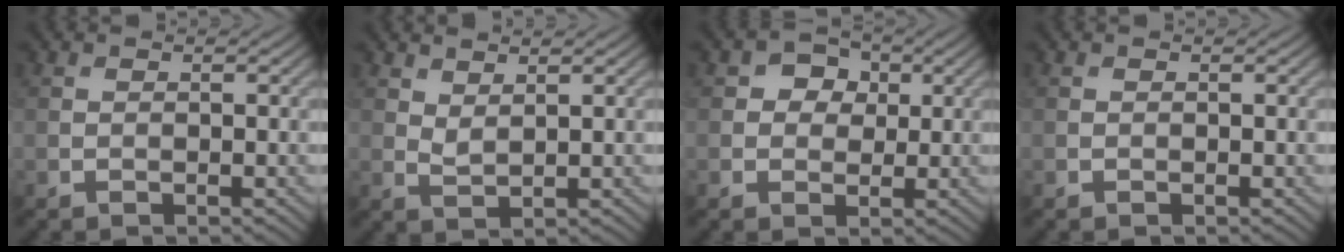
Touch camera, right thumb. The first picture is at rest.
{"total": 1.8, "force": [1.5, 0.5, 0.9], "torque": [-0.026, -0.003, 0.036]}
{"total": 3.7, "force": [0.8, 3.2, 1.8], "torque": [-0.027, 0.005, 0.002]}
{"total": 0.0}